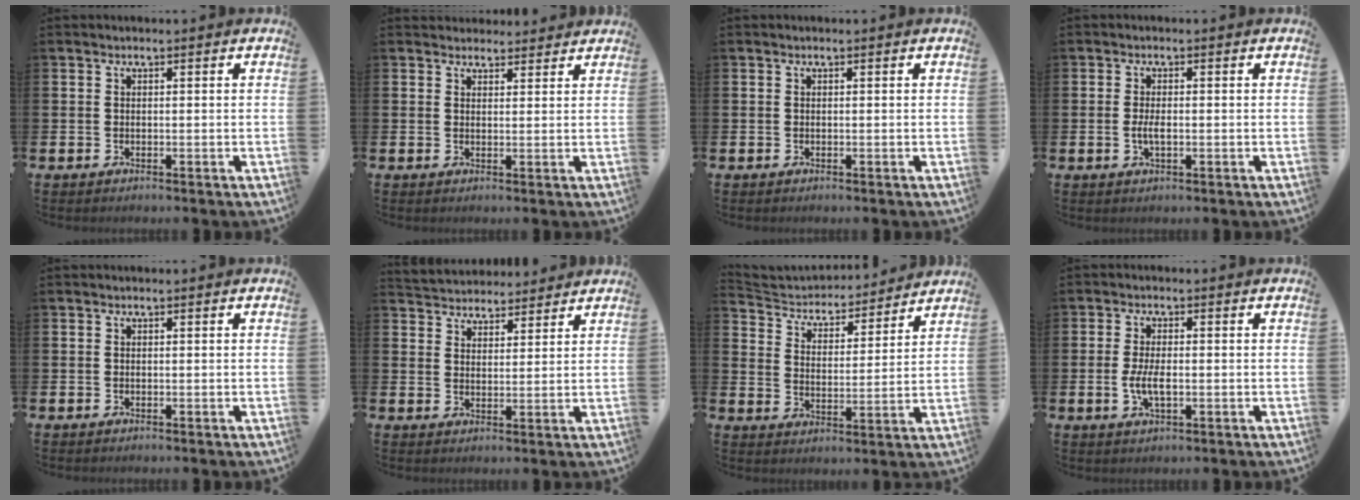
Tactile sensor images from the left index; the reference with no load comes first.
{"total": 2.6, "force": [2.5, 0.8, -0.3], "torque": [0.013, -0.011, 0.043]}
{"total": 0.0}
{"total": 2.2, "force": [-0.2, 0.8, 2.0], "torque": [-0.032, -0.002, -0.006]}
{"total": 0.0}
{"total": 4.2, "force": [4.1, 1.1, -0.5], "torque": [-0.009, -0.020, 0.074]}
{"total": 4.7, "force": [4.5, 1.5, 0.3], "torque": [-0.034, -0.042, 0.072]}
{"total": 3.8, "force": [-0.5, 1.6, 3.4], "torque": [-0.063, -0.001, -0.012]}